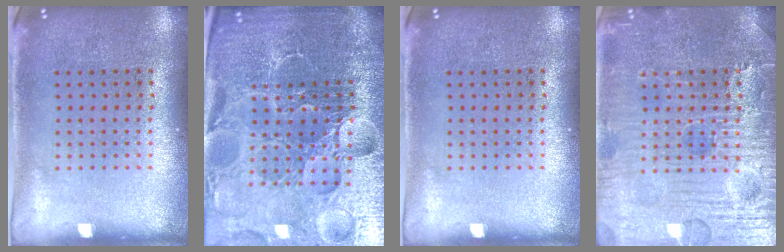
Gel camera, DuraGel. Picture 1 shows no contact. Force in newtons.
{"total": 6.2, "press": 5.5, "slide": 2.7}
{"total": 0.0}
{"total": 7.6, "press": 7.5, "slide": 0.8}